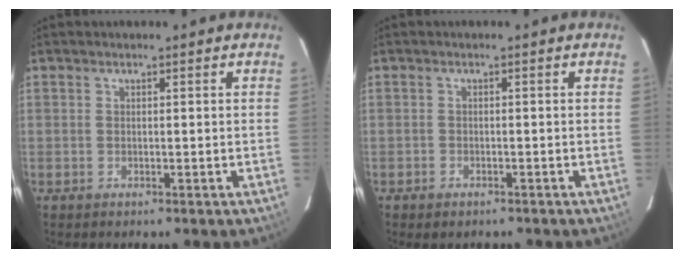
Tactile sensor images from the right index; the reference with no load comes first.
{"total": 2.1, "force": [-1.5, 1.2, 0.8], "torque": [-0.020, -0.007, -0.022]}